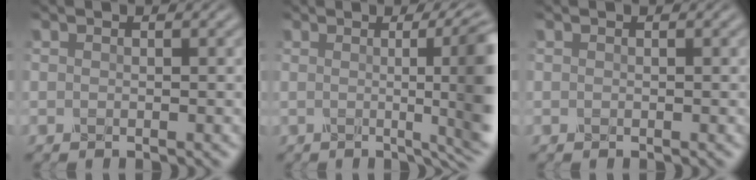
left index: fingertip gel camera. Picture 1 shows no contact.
{"total": 12.1, "force": [0.4, 3.4, 11.6], "torque": [-0.092, 0.019, -0.002]}
{"total": 0.0}